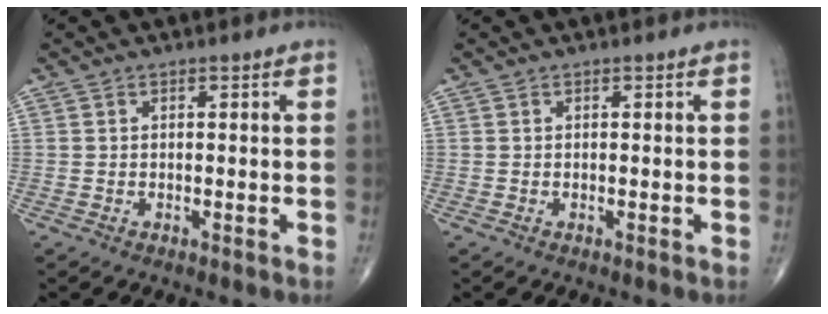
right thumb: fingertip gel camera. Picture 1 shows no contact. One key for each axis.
{"total": 0.0}